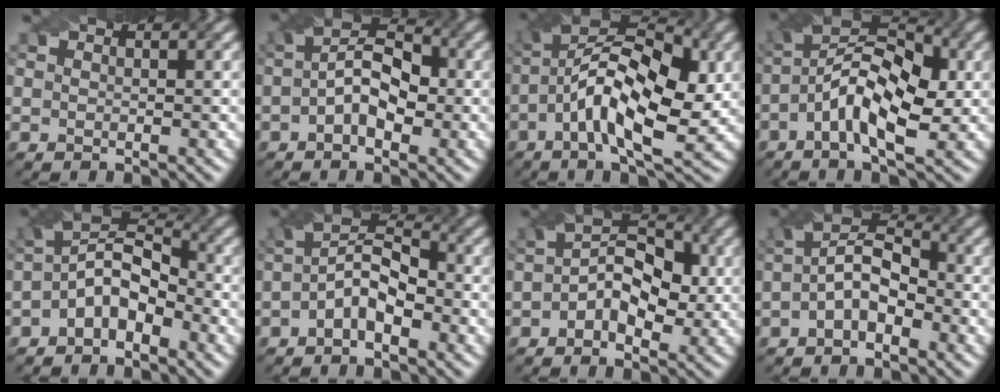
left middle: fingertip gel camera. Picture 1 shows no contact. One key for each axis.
{"total": 5.5, "fx": -0.4, "fy": 3.3, "fz": 4.4, "tx": -0.068, "ty": 0.012, "tz": -0.014}
{"total": 11.4, "fx": -0.7, "fy": 4.9, "fz": 10.2, "tx": -0.175, "ty": 0.017, "tz": -0.020}
{"total": 8.0, "fx": -1.1, "fy": 3.7, "fz": 7.0, "tx": -0.127, "ty": 0.024, "tz": -0.027}
{"total": 5.4, "fx": -2.1, "fy": 3.1, "fz": 3.9, "tx": -0.067, "ty": 0.013, "tz": -0.047}
{"total": 4.8, "fx": -1.4, "fy": 2.5, "fz": 3.8, "tx": -0.069, "ty": 0.011, "tz": -0.032}
{"total": 6.0, "fx": -0.3, "fy": 3.8, "fz": 4.6, "tx": -0.067, "ty": 0.011, "tz": -0.013}
{"total": 4.8, "fx": -1.0, "fy": 2.8, "fz": 3.8, "tx": -0.067, "ty": 0.011, "tz": -0.025}